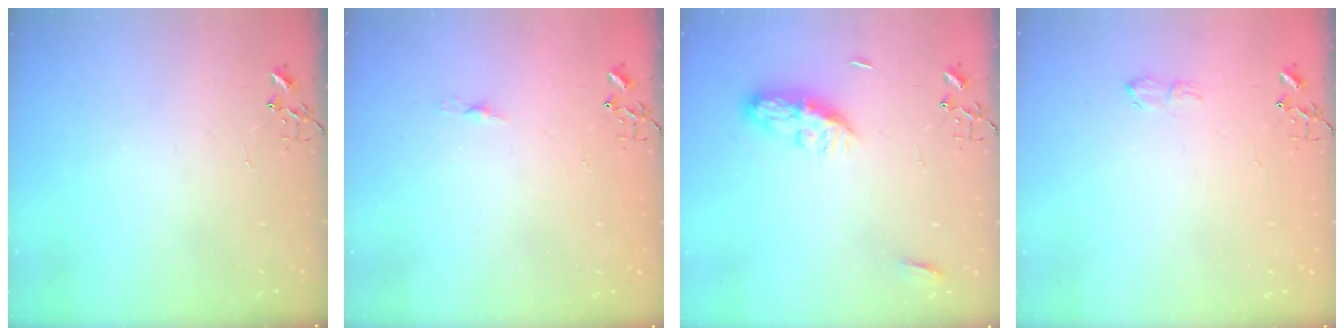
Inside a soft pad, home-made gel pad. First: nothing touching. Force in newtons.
{"total": 3.4, "press": 3.4, "slide": 0.3}
{"total": 8.0, "press": 8.0, "slide": 0.4}
{"total": 6.1, "press": 6.0, "slide": 0.8}